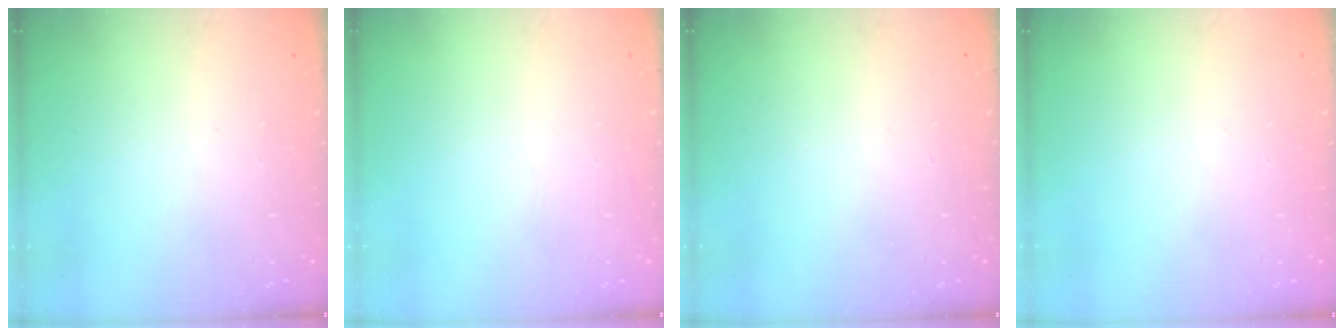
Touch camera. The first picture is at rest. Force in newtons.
{"total": 0.0}
{"total": 0.0}
{"total": 0.0}